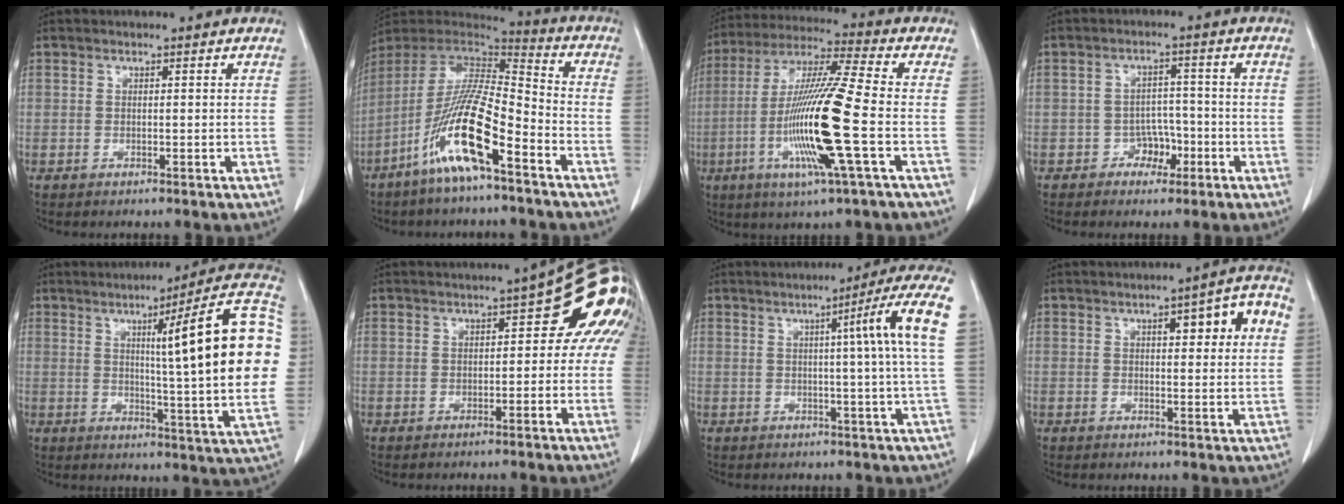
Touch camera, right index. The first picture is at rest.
{"total": 15.5, "force": [-8.2, 2.2, 13.0], "torque": [-0.254, -0.014, -0.152]}
{"total": 17.1, "force": [-4.0, -0.3, 16.6], "torque": [-0.336, -0.013, -0.086]}
{"total": 3.7, "force": [-1.9, 2.8, 1.6], "torque": [-0.014, 0.012, -0.027]}
{"total": 22.2, "force": [3.8, 0.2, 21.9], "torque": [-0.242, 0.019, 0.039]}
{"total": 10.9, "force": [3.2, 3.6, 9.8], "torque": [-0.113, 0.034, 0.031]}
{"total": 10.4, "force": [2.2, -2.1, 9.9], "torque": [-0.125, 0.008, 0.024]}
{"total": 8.5, "force": [2.7, 1.4, 8.0], "torque": [-0.105, 0.019, 0.032]}